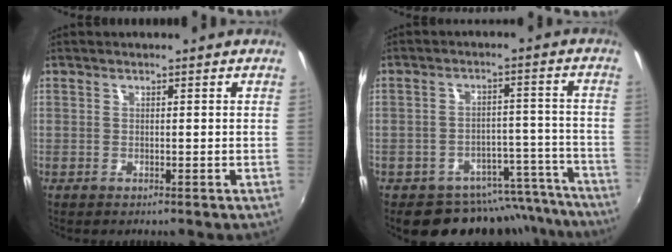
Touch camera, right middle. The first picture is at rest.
{"total": 13.6, "force": [-12.0, 5.9, 2.3], "torque": [-0.026, 0.045, -0.142]}